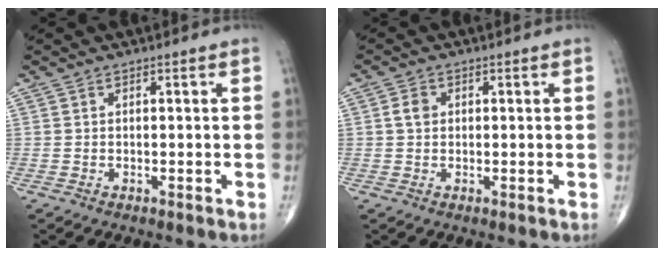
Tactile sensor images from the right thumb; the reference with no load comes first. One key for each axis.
{"total": 2.3, "fx": 0.5, "fy": 1.9, "fz": 1.1, "tx": -0.017, "ty": 0.006, "tz": 0.007}